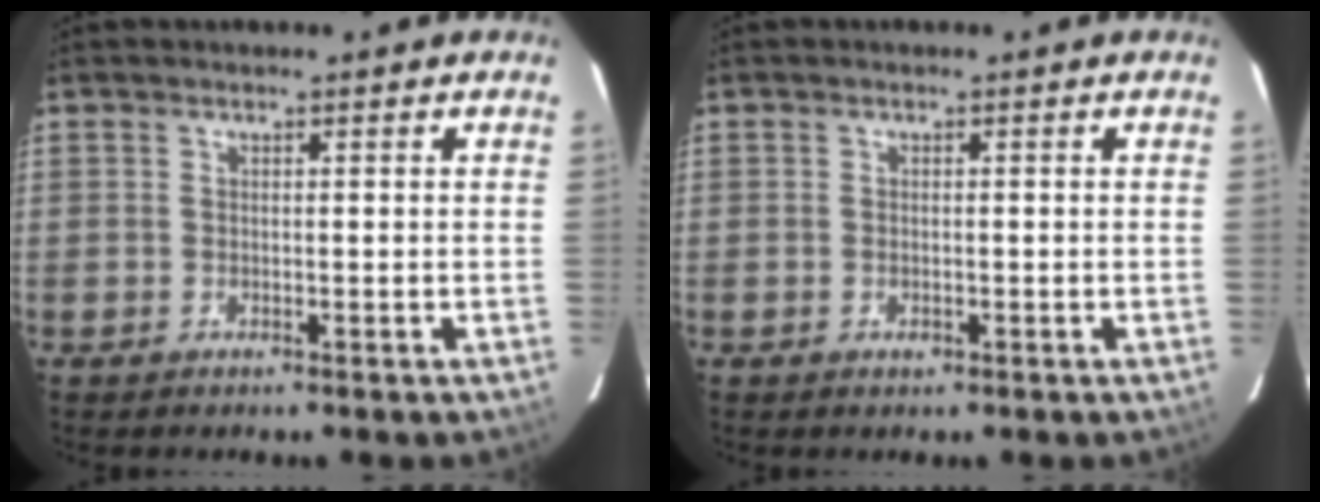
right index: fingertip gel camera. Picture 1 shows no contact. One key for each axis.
{"total": 1.0, "fx": -0.4, "fy": 0.7, "fz": 0.5, "tx": -0.007, "ty": -0.002, "tz": -0.005}